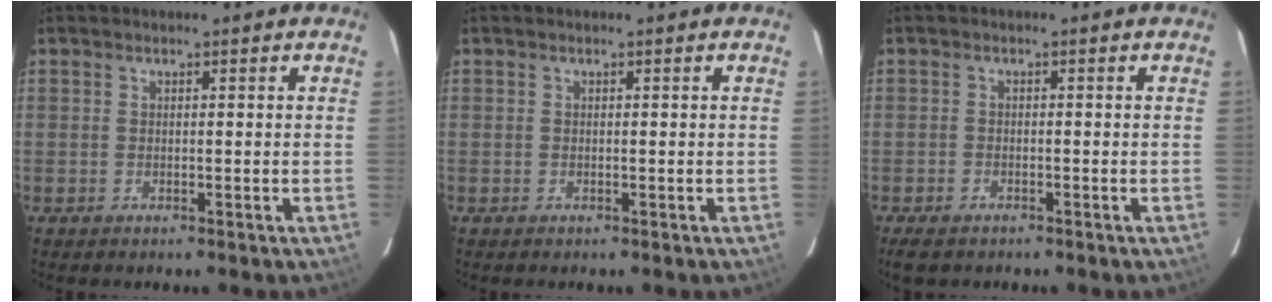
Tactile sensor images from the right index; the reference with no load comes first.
{"total": 0.0}
{"total": 3.6, "force": [-2.7, 1.8, 1.6], "torque": [-0.045, -0.008, -0.049]}